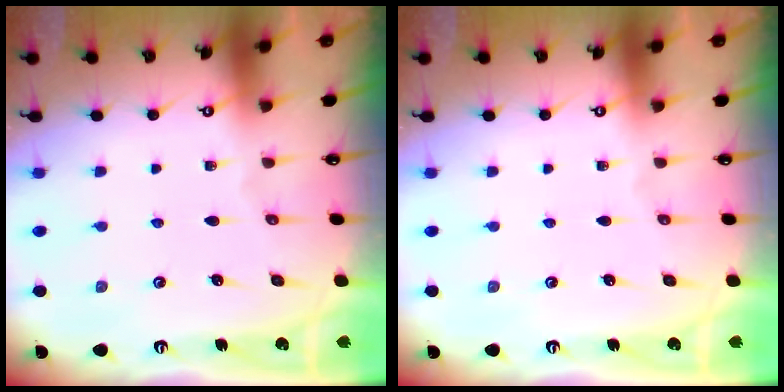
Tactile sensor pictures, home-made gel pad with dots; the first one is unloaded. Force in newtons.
{"total": 0.0}